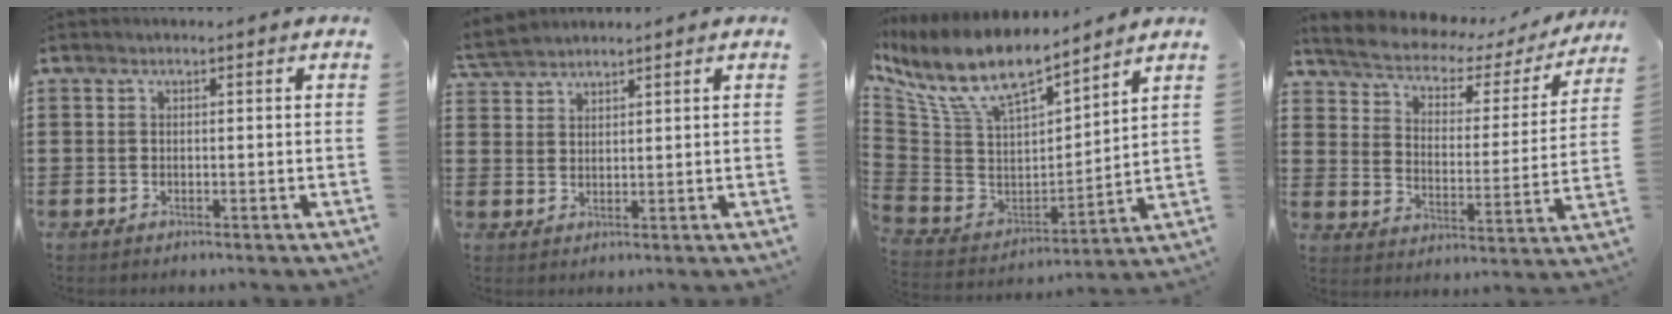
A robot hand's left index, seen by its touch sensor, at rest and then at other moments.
{"total": 3.1, "force": [3.0, 0.6, 0.6], "torque": [-0.022, -0.001, 0.058]}
{"total": 11.4, "force": [8.6, 3.3, 6.7], "torque": [-0.173, -0.058, 0.149]}
{"total": 4.6, "force": [4.2, 1.3, 1.5], "torque": [-0.054, -0.030, 0.064]}